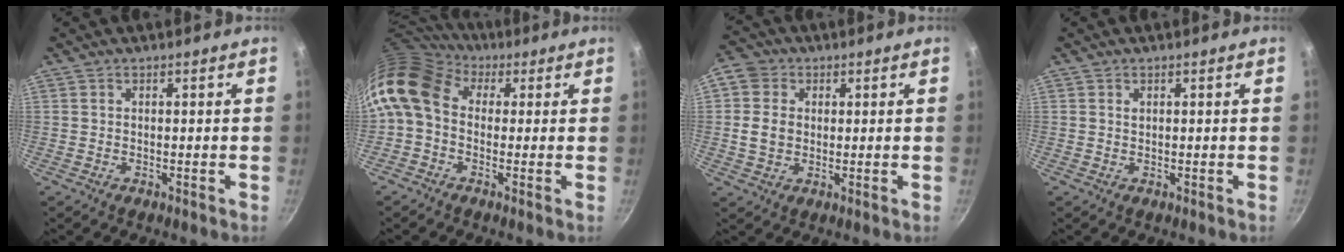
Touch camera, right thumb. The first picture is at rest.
{"total": 12.3, "force": [1.9, 9.3, 7.9], "torque": [-0.152, 0.024, 0.012]}
{"total": 7.0, "force": [0.8, 6.0, 3.6], "torque": [-0.039, 0.002, 0.004]}
{"total": 0.6, "force": [0.3, 0.4, 0.3], "torque": [-0.004, -0.001, 0.005]}